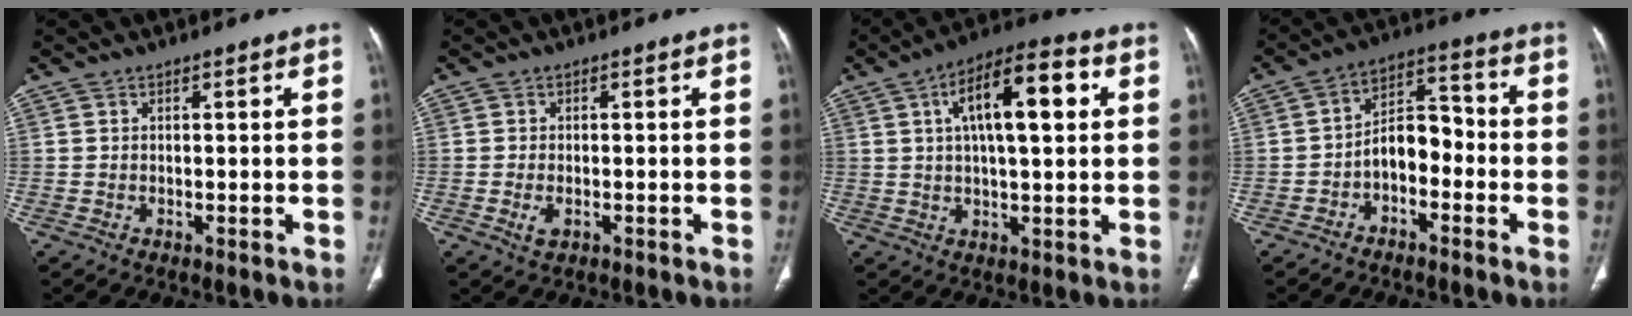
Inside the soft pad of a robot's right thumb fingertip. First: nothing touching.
{"total": 2.3, "force": [-0.8, 1.3, 1.8], "torque": [-0.038, 0.000, -0.012]}
{"total": 14.3, "force": [3.9, 5.2, 12.8], "torque": [-0.196, 0.015, 0.056]}
{"total": 8.0, "force": [-2.8, 5.0, 5.6], "torque": [-0.070, 0.047, -0.057]}